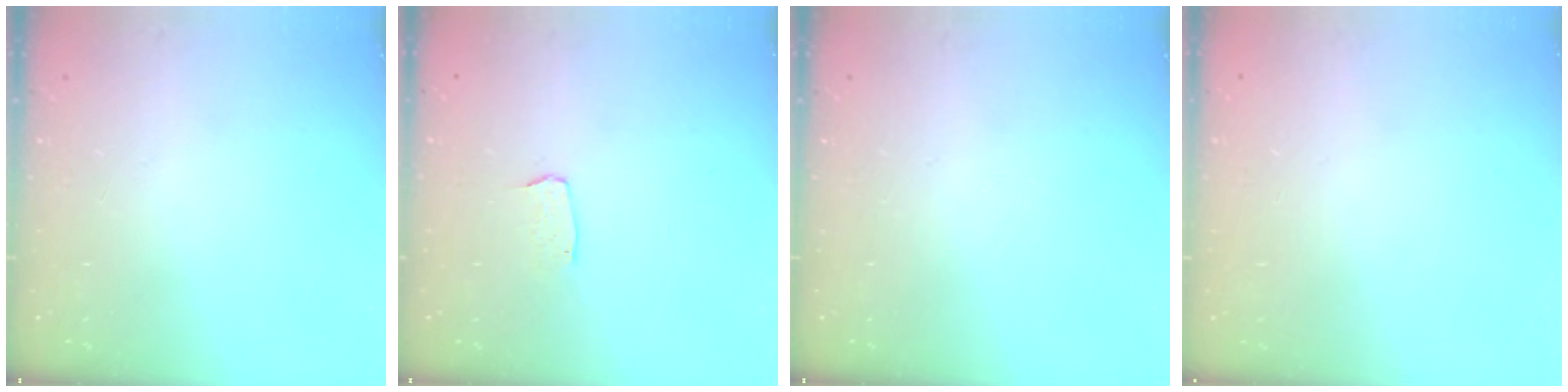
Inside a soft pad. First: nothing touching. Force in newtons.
{"total": 3.1, "press": 3.1, "slide": 0.2}
{"total": 0.0}
{"total": 0.0}